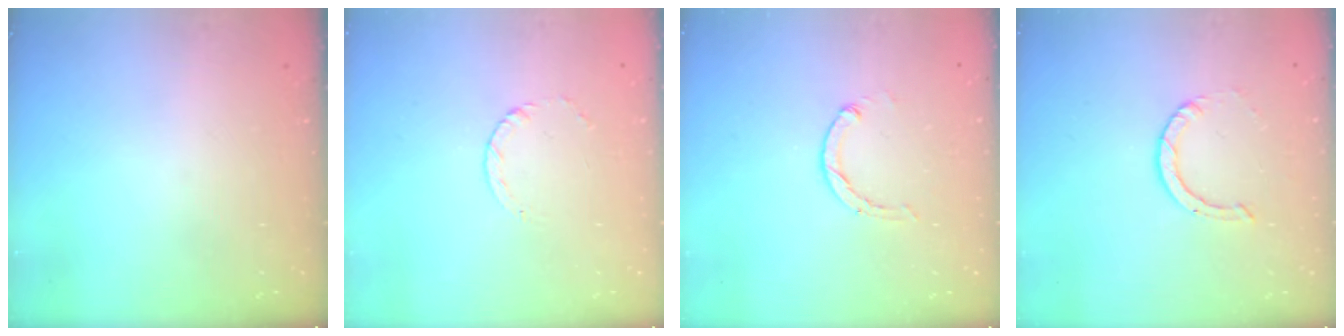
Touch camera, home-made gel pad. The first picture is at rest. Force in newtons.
{"total": 2.4, "press": 2.4, "slide": 0.3}
{"total": 0.8, "press": 0.8, "slide": 0.2}
{"total": 2.2, "press": 2.2, "slide": 0.2}